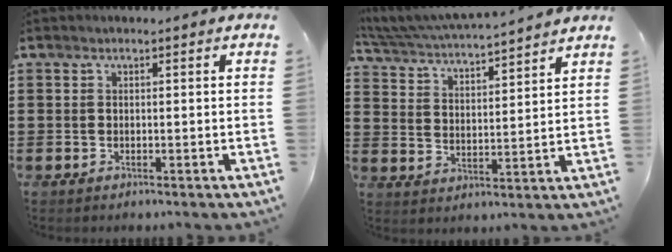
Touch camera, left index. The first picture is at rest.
{"total": 4.5, "force": [4.5, -0.1, 0.8], "torque": [-0.042, -0.034, 0.071]}